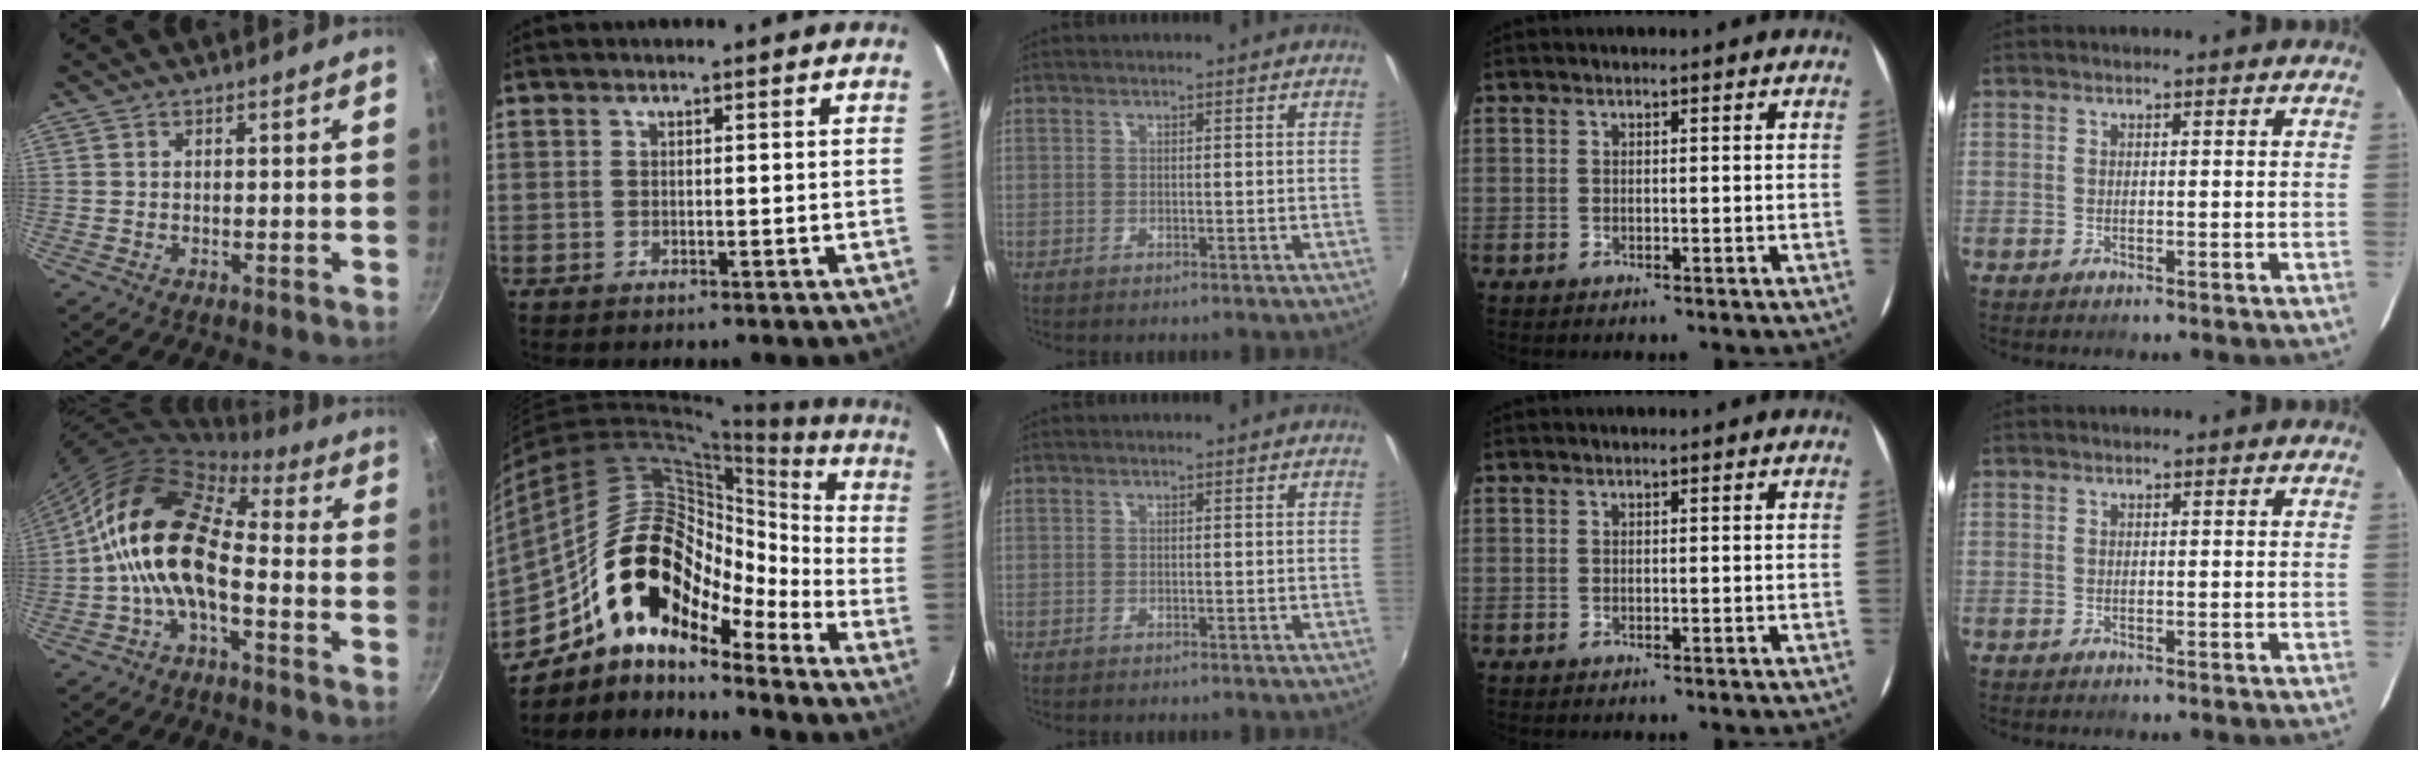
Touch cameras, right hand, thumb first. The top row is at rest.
{"thumb": {"total": 14.6, "force": [-2.4, 8.0, 12.0], "torque": [-0.203, 0.038, -0.063]}, "index": {"total": 21.3, "force": [-12.8, 11.5, 12.5], "torque": [-0.227, 0.028, -0.235]}}